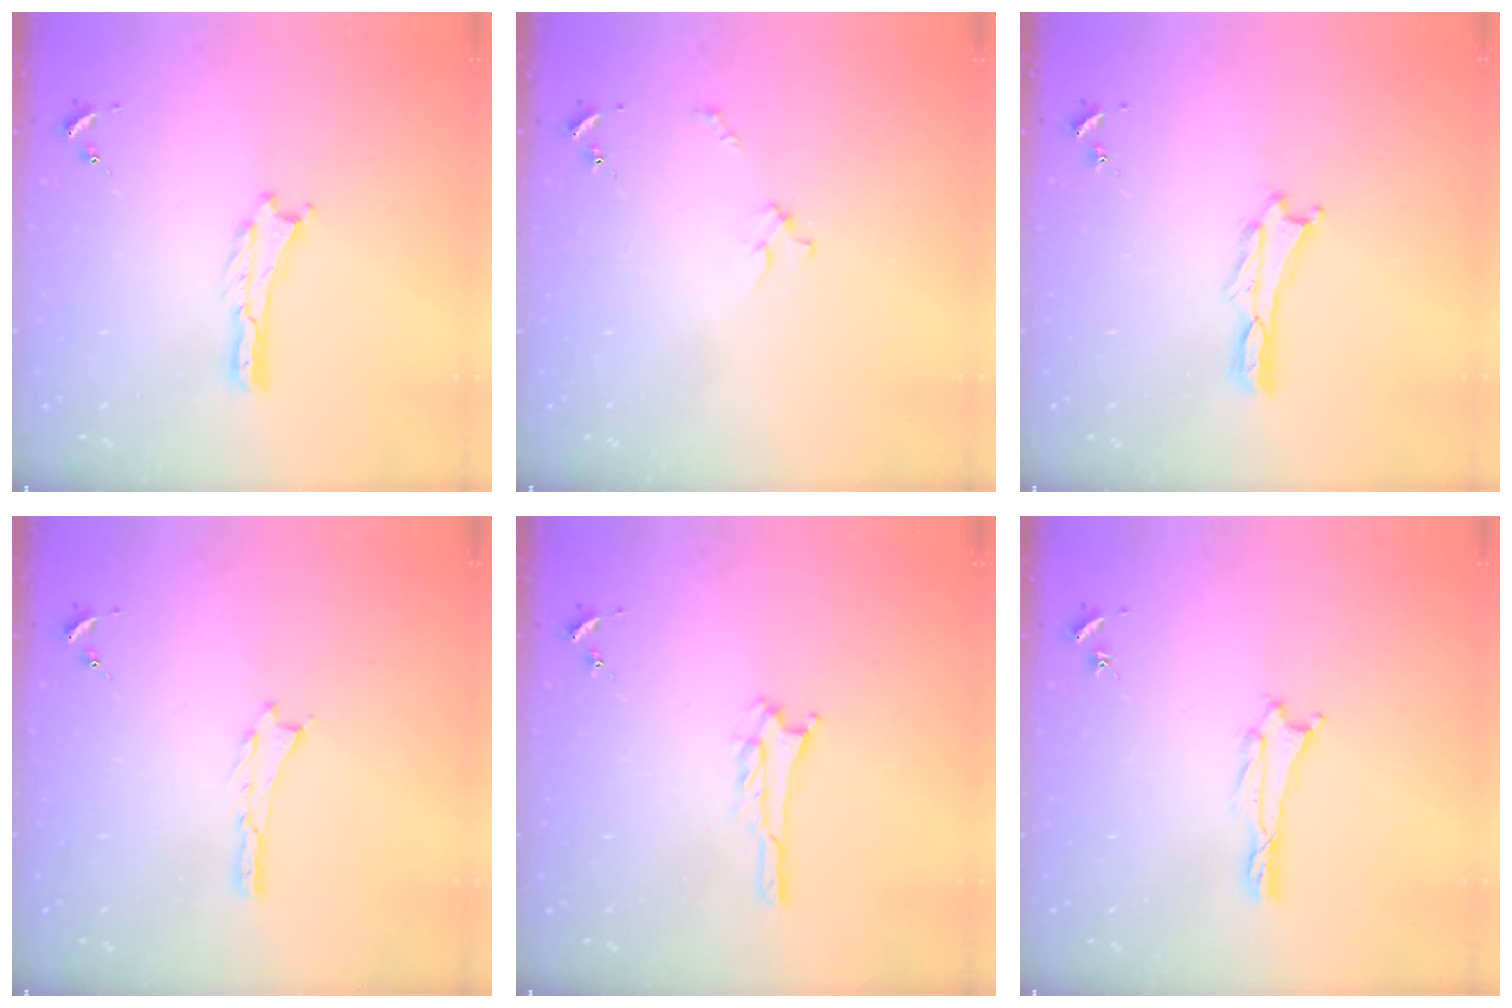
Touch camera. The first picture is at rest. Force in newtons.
{"total": 2.3, "press": 2.2, "slide": 0.3}
{"total": 0.5, "press": 0.5, "slide": 0.2}
{"total": 0.0}
{"total": 2.8, "press": 2.8, "slide": 0.3}
{"total": 1.0, "press": 1.0, "slide": 0.2}